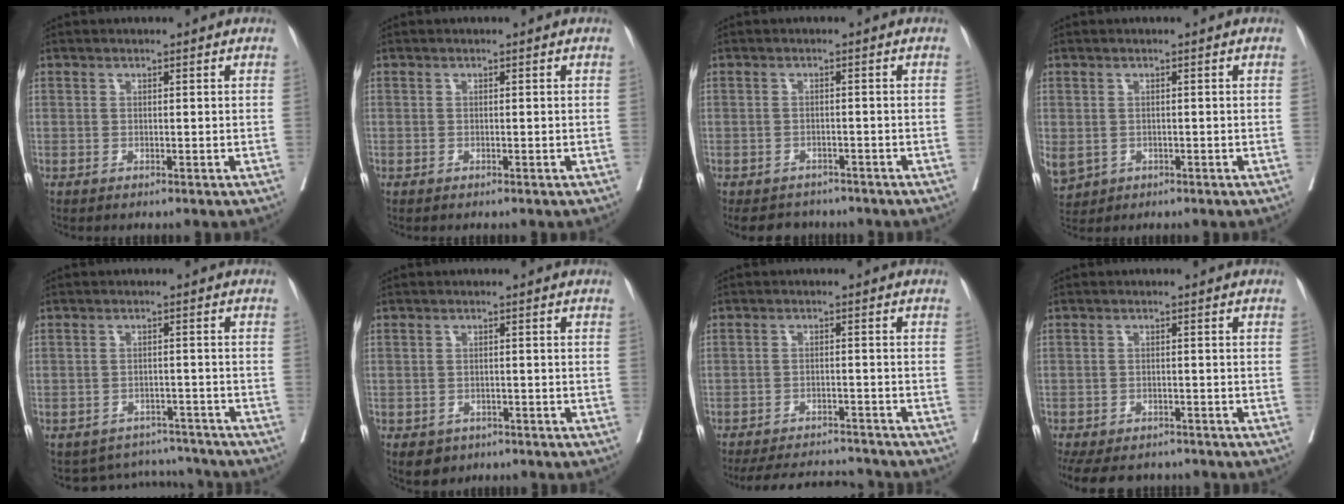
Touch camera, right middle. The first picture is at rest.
{"total": 0.0}
{"total": 5.8, "force": [-5.2, 2.4, 0.7], "torque": [-0.003, -0.004, -0.068]}
{"total": 7.1, "force": [-2.3, 6.1, 2.8], "torque": [-0.089, -0.004, -0.024]}
{"total": 7.4, "force": [-7.0, 2.2, -1.2], "torque": [0.022, 0.032, -0.088]}
{"total": 4.9, "force": [-3.5, 3.1, 1.5], "torque": [-0.021, 0.001, -0.046]}
{"total": 11.0, "force": [-10.5, 2.2, 2.3], "torque": [-0.040, 0.007, -0.146]}
{"total": 13.7, "force": [-11.2, 6.0, 5.1], "torque": [-0.133, -0.013, -0.146]}